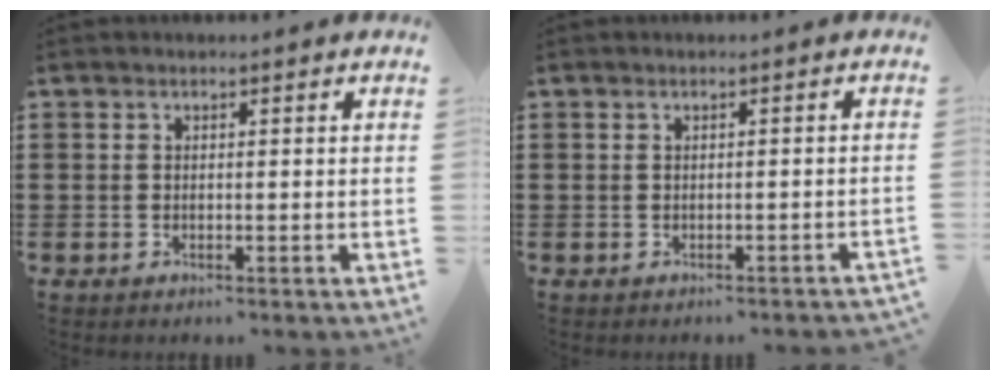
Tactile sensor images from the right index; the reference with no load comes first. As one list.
[{"total": 0.7, "force": [-0.6, 0.0, 0.3], "torque": [-0.008, -0.001, -0.013]}]